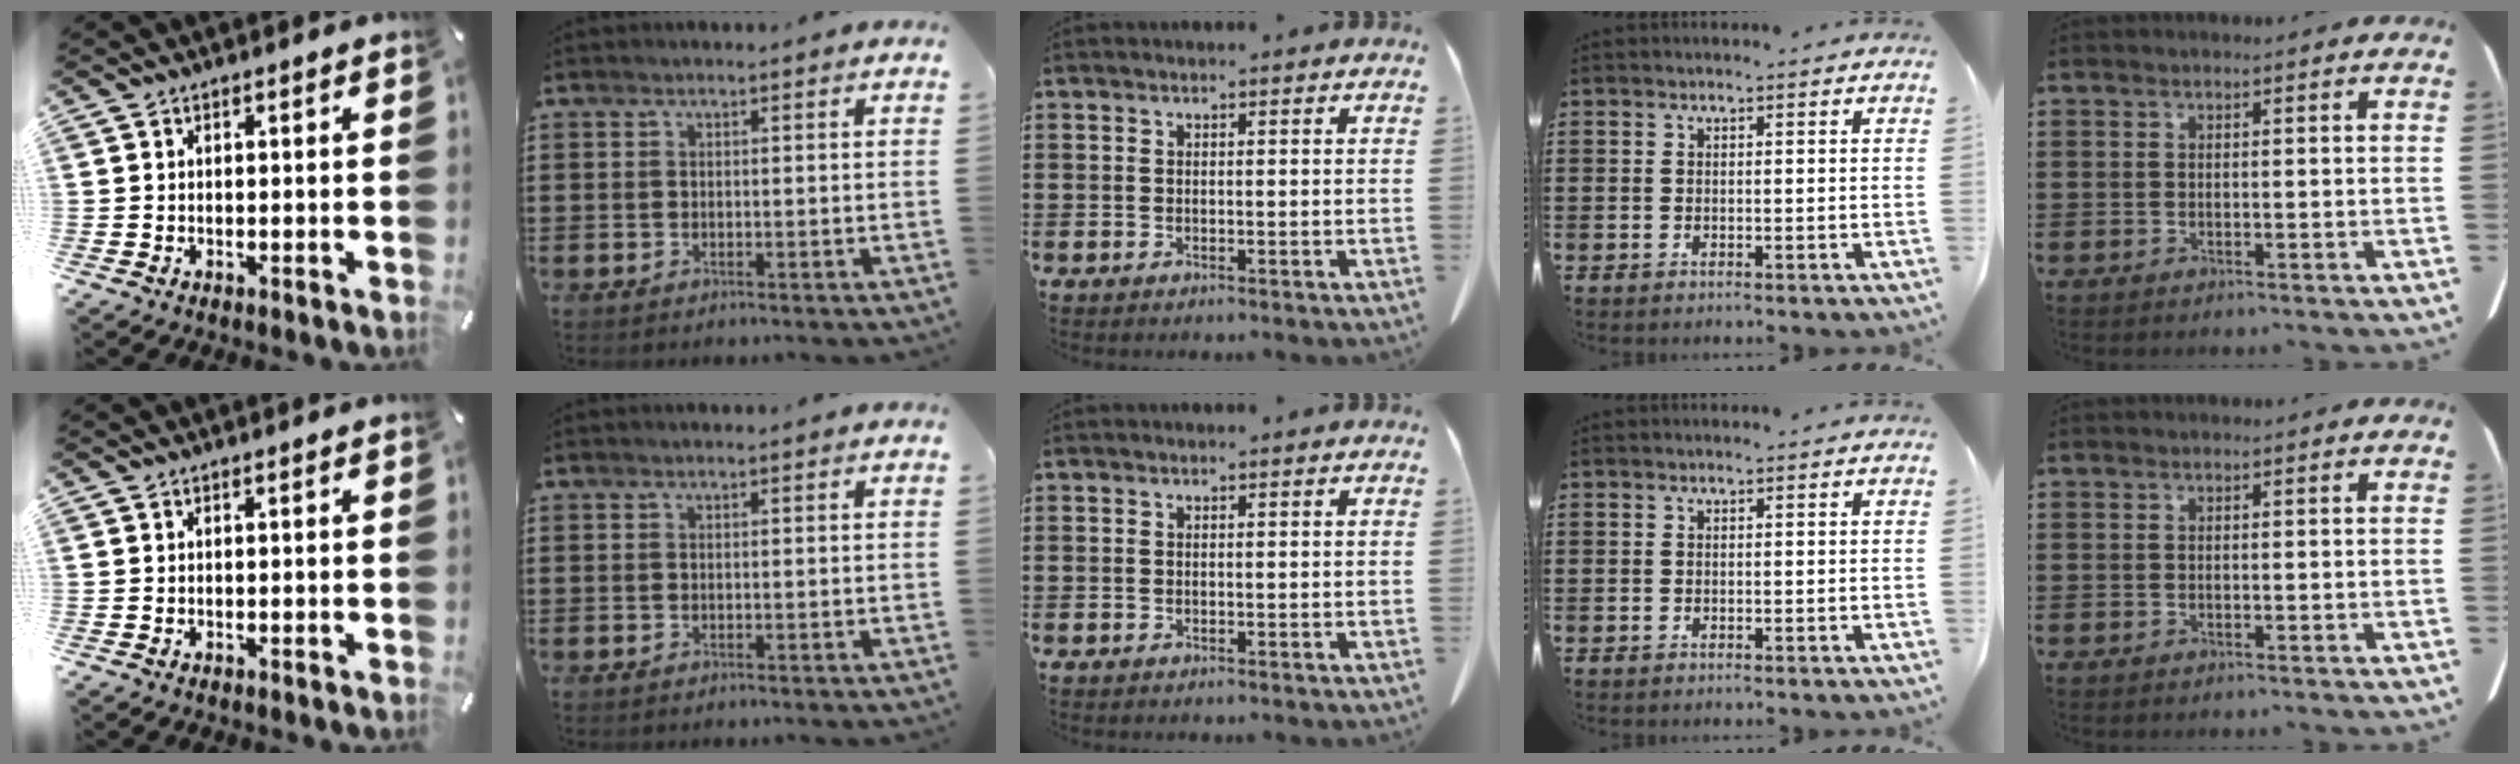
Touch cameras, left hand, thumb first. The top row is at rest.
{}